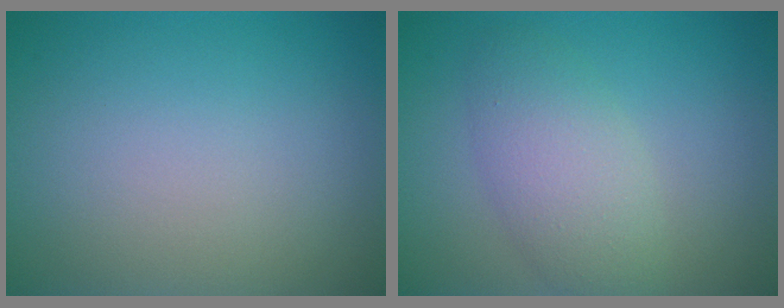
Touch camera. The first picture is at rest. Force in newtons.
{"total": 4.1, "press": 4.1, "slide": 0.1}